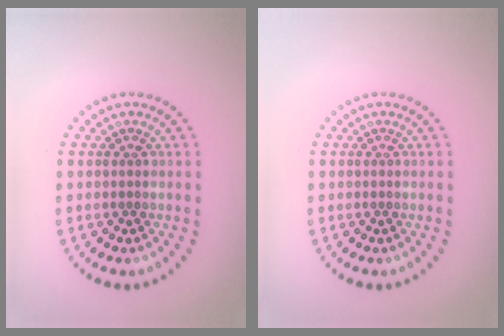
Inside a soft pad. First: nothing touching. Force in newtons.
{"total": 0.0}